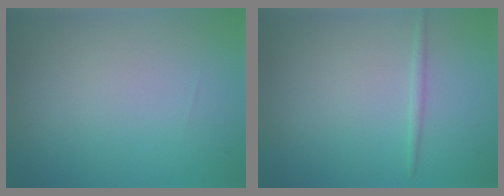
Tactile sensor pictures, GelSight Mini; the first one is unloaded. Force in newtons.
{"total": 0.8, "press": 0.8, "slide": 0.0}